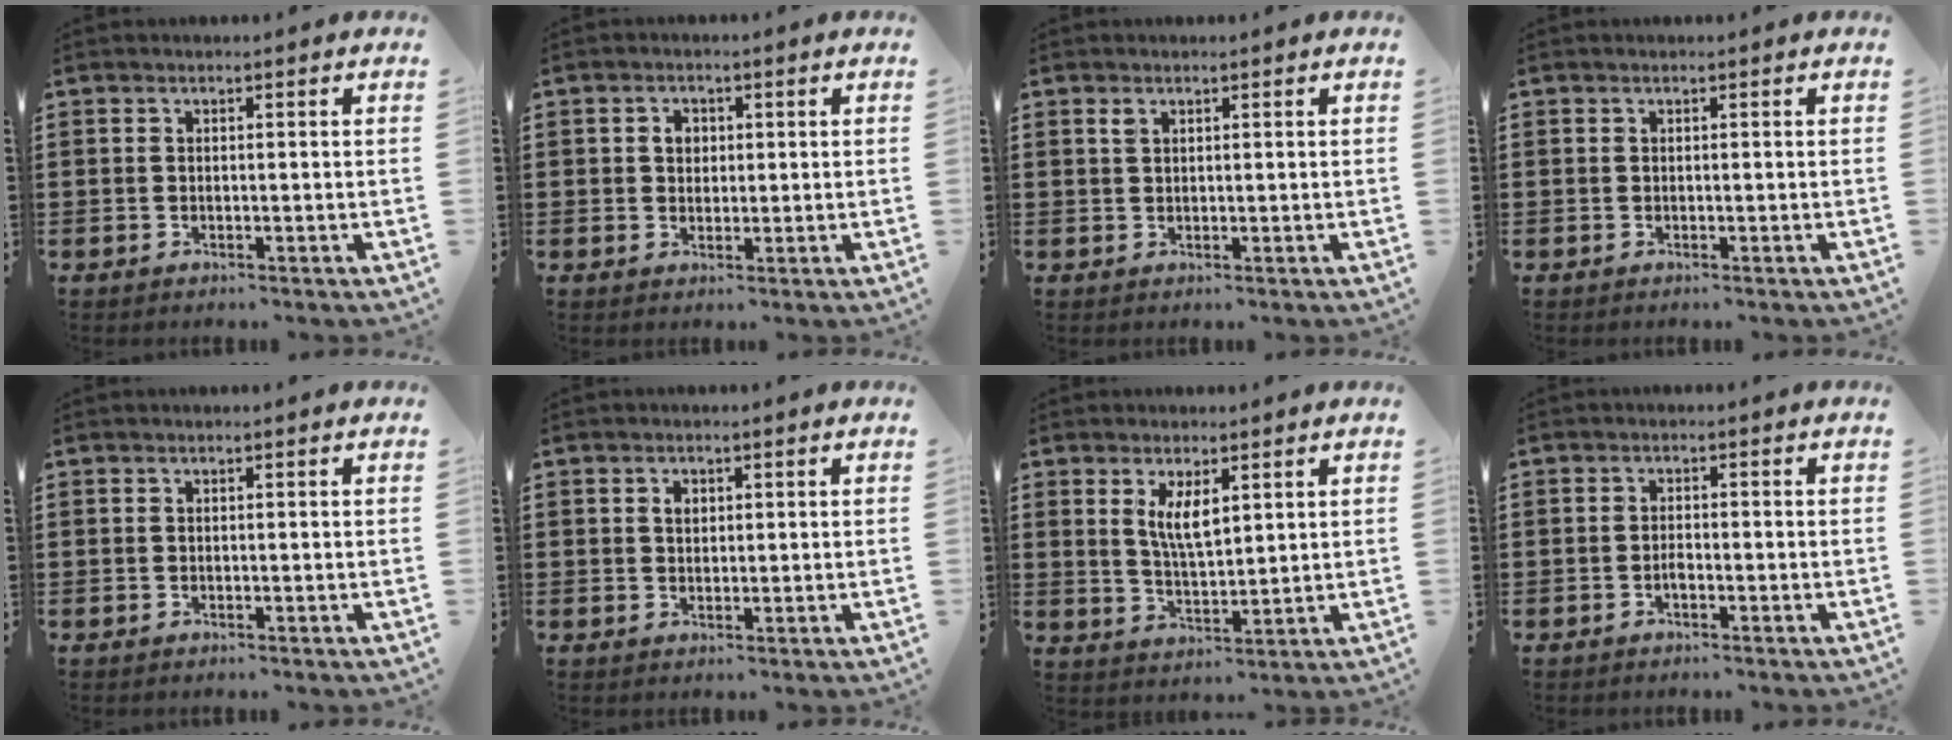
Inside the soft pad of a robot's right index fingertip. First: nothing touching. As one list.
[{"total": 2.4, "force": [0.4, 1.9, 1.4], "torque": [-0.031, 0.011, 0.005]}, {"total": 1.0, "force": [0.6, 0.5, 0.6], "torque": [-0.016, 0.001, 0.011]}, {"total": 0.0}, {"total": 0.0}, {"total": 1.6, "force": [0.5, 1.1, 1.1], "torque": [-0.024, 0.005, 0.008]}, {"total": 5.0, "force": [2.0, 1.8, 4.2], "torque": [-0.089, 0.002, 0.036]}, {"total": 1.4, "force": [-0.9, 0.4, 1.0], "torque": [-0.022, -0.004, -0.016]}]